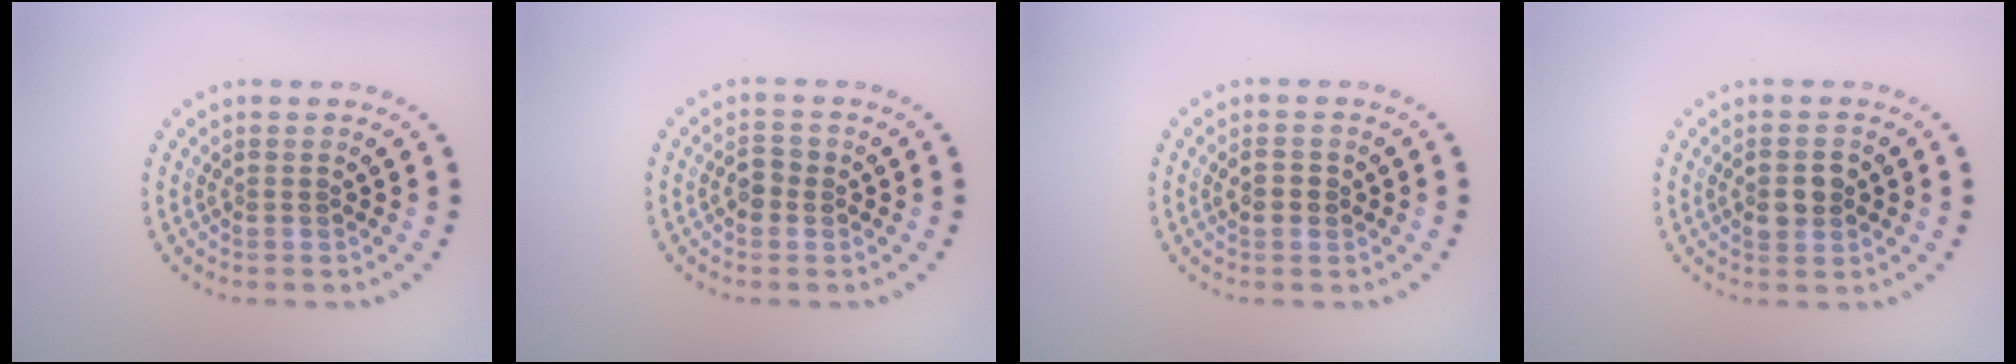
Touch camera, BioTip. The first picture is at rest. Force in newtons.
{"total": 1.7, "press": 1.7, "slide": 0.1}
{"total": 1.2, "press": 1.1, "slide": 0.1}
{"total": 2.2, "press": 2.2, "slide": 0.1}